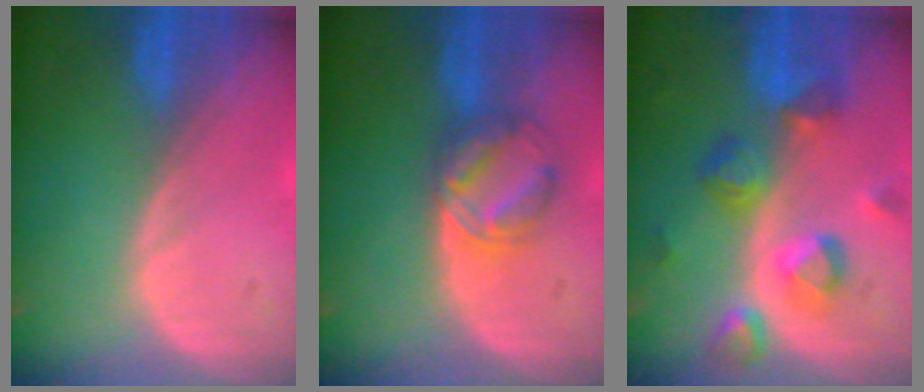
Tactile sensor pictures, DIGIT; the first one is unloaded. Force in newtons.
{"total": 5.8, "press": 5.6, "slide": 1.2}
{"total": 9.1, "press": 8.1, "slide": 4.0}